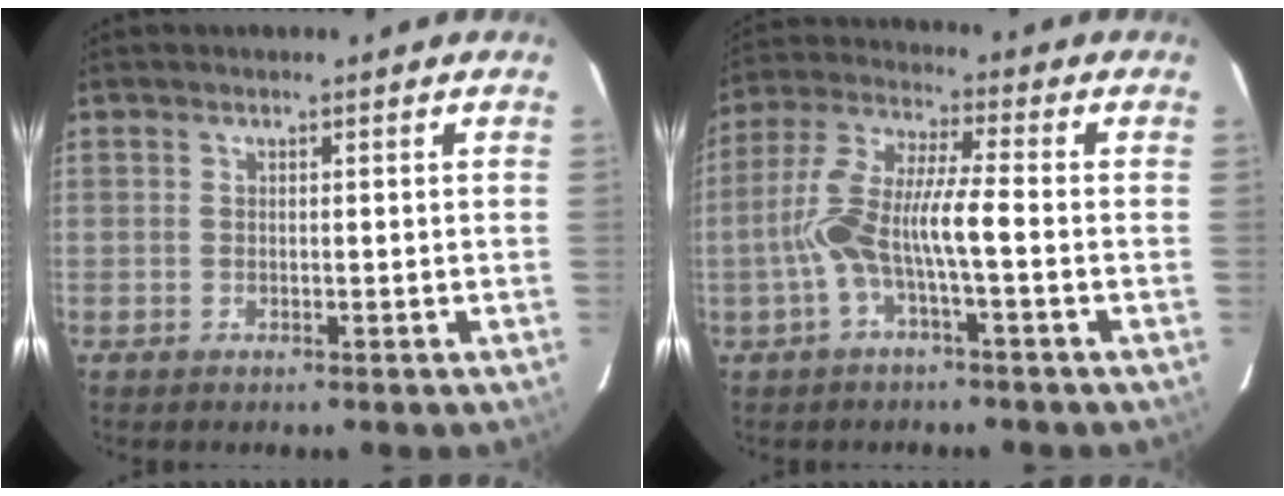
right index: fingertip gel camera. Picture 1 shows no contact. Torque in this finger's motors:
{"motor_torque": [0.45, -0.18, 0.33, 0.16]}